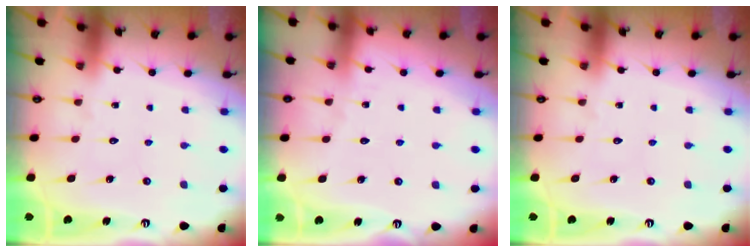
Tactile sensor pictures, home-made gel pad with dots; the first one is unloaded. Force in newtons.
{"total": 2.7, "press": 2.7, "slide": 0.3}
{"total": 0.0}